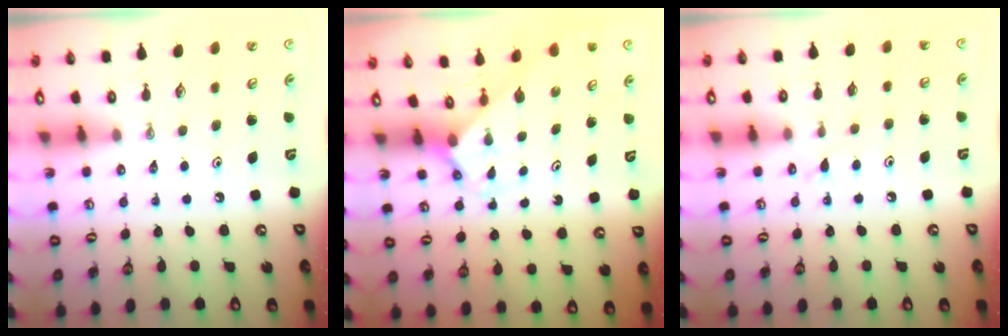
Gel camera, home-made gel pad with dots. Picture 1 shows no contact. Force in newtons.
{"total": 1.8, "press": 1.7, "slide": 0.2}
{"total": 5.5, "press": 5.5, "slide": 0.5}